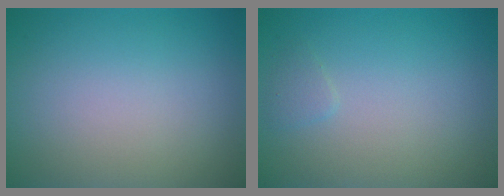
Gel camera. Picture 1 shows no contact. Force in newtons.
{"total": 0.7, "press": 0.7, "slide": 0.1}